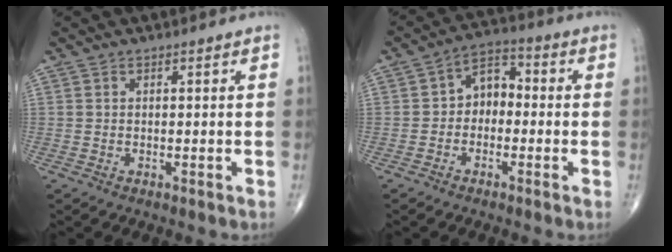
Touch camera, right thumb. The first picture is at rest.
{"total": 6.5, "force": [-0.7, 4.8, 4.4], "torque": [-0.043, 0.029, -0.030]}